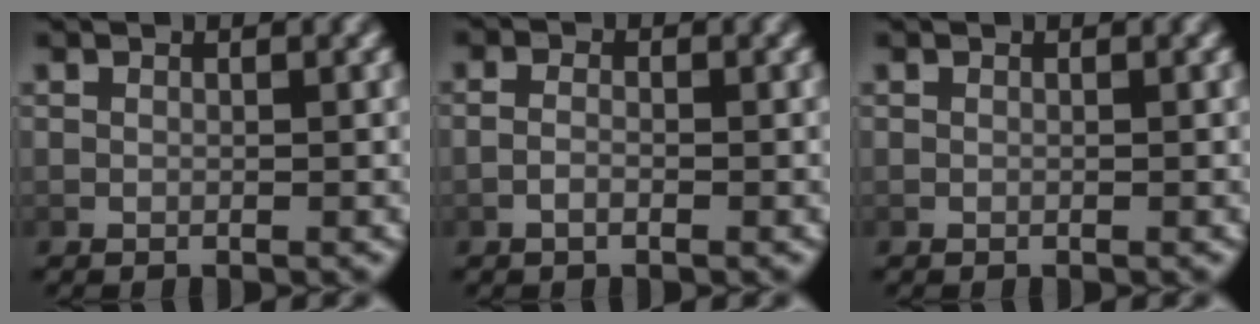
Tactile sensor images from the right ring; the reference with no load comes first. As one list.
[{"total": 1.2, "force": [-0.6, 0.5, 0.9], "torque": [-0.024, -0.009, -0.007]}, {"total": 0.0}]